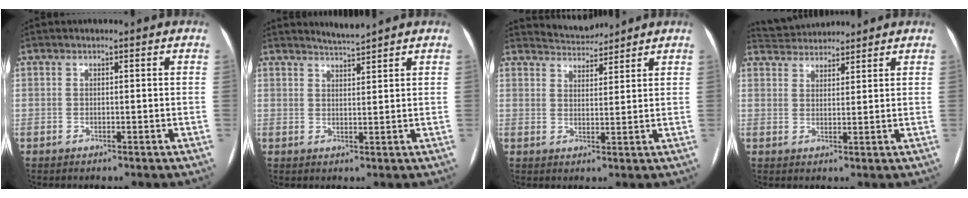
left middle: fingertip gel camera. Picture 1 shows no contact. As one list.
[{"total": 2.4, "force": [2.3, -0.8, -0.2], "torque": [-0.004, -0.007, 0.048]}, {"total": 4.4, "force": [4.3, 0.3, -0.5], "torque": [-0.001, 0.009, 0.075]}, {"total": 6.7, "force": [6.4, 1.4, 1.0], "torque": [-0.025, 0.030, 0.106]}]